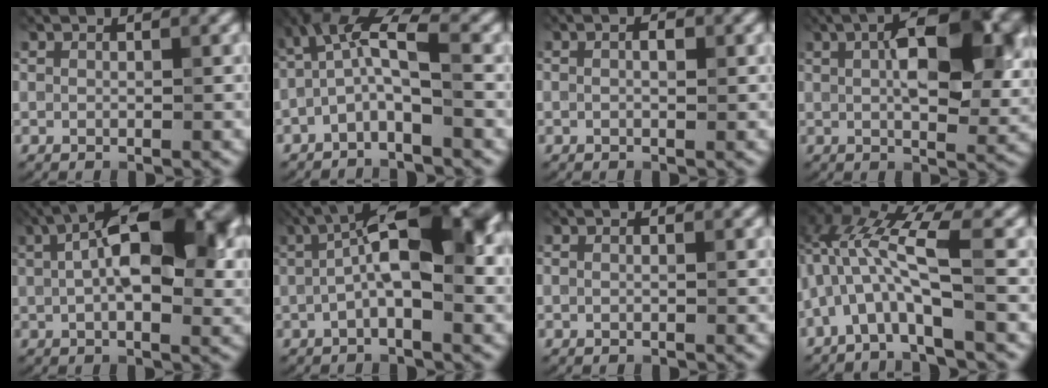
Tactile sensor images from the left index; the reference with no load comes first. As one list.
[{"total": 4.1, "force": [-1.2, 1.0, 3.8], "torque": [-0.078, 0.019, -0.036]}, {"total": 1.3, "force": [0.4, 0.6, 1.1], "torque": [-0.014, 0.000, -0.001]}, {"total": 10.7, "force": [2.5, 5.0, 9.1], "torque": [-0.128, 0.016, 0.034]}, {"total": 13.1, "force": [2.9, 6.1, 11.3], "torque": [-0.156, 0.036, 0.031]}, {"total": 10.7, "force": [0.7, 3.7, 10.0], "torque": [-0.157, 0.032, 0.000]}, {"total": 0.0}, {"total": 7.0, "force": [-1.0, 1.6, 6.7], "torque": [-0.148, 0.021, -0.034]}]